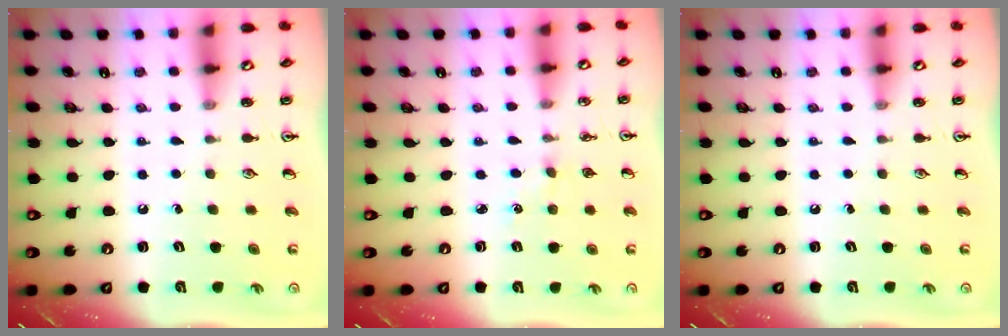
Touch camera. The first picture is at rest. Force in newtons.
{"total": 1.5, "press": 1.5, "slide": 0.3}
{"total": 0.0}